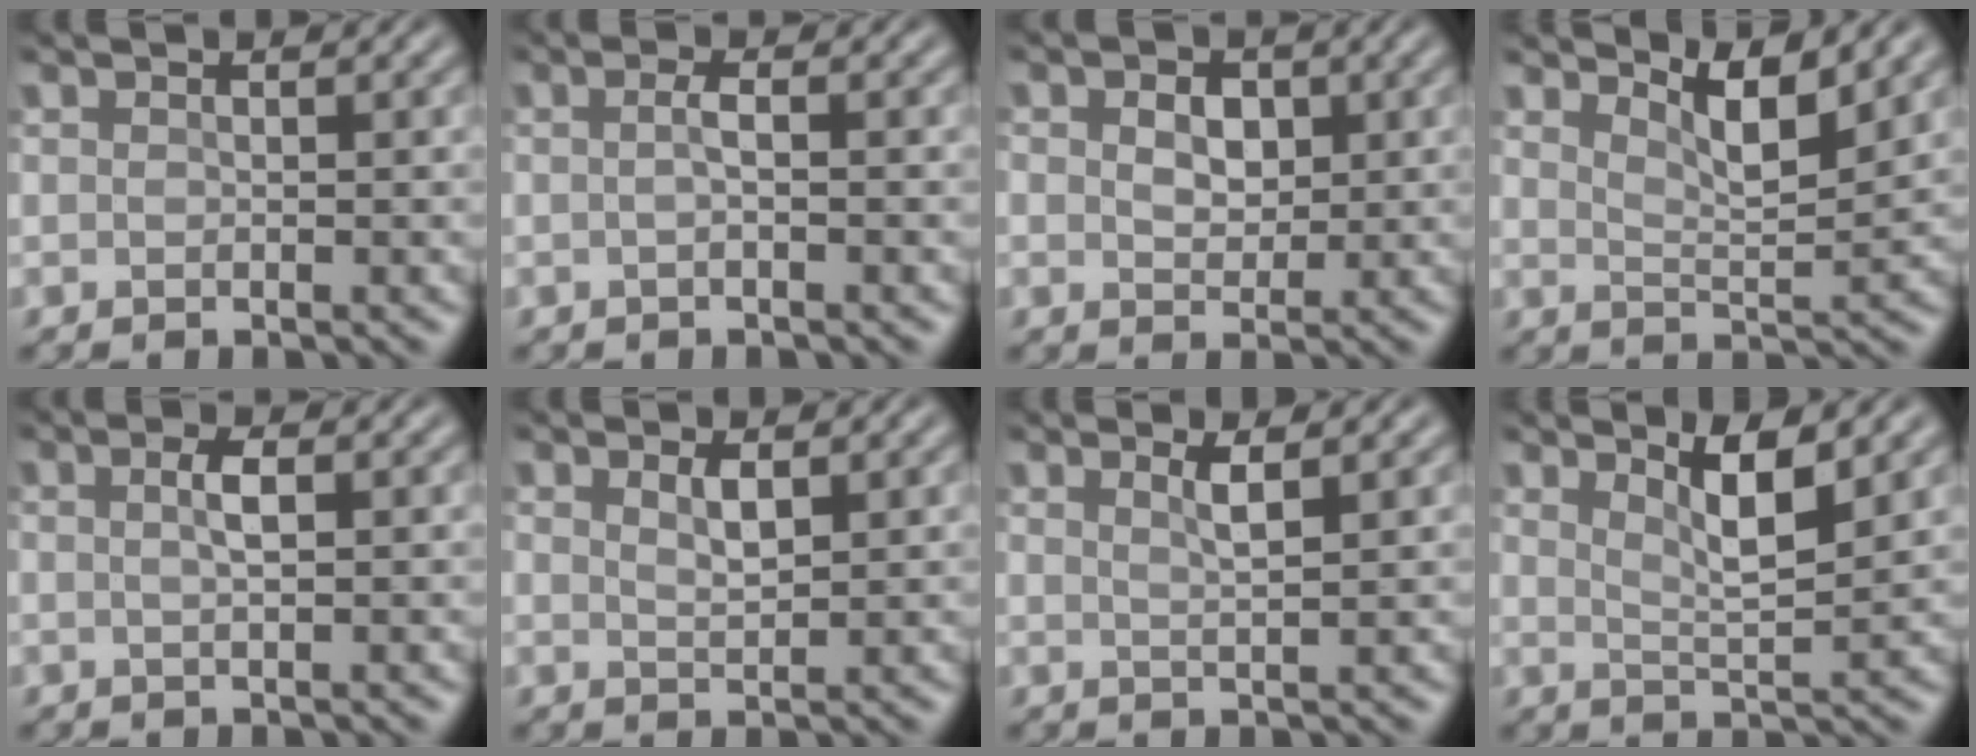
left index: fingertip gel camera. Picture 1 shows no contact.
{"total": 1.1, "force": [-0.5, 0.2, 0.9], "torque": [-0.021, 0.003, -0.009]}
{"total": 2.4, "force": [0.3, 1.8, 1.5], "torque": [-0.033, -0.003, 0.003]}
{"total": 3.9, "force": [2.7, 0.9, 2.6], "torque": [-0.046, -0.006, 0.046]}
{"total": 1.5, "force": [0.0, 0.4, 1.5], "torque": [-0.029, 0.002, -0.001]}
{"total": 1.1, "force": [0.5, 0.3, 0.9], "torque": [-0.021, -0.003, 0.011]}
{"total": 1.7, "force": [0.6, 0.4, 1.5], "torque": [-0.019, 0.000, 0.008]}
{"total": 3.5, "force": [1.9, 0.8, 2.9], "torque": [-0.047, -0.007, 0.033]}